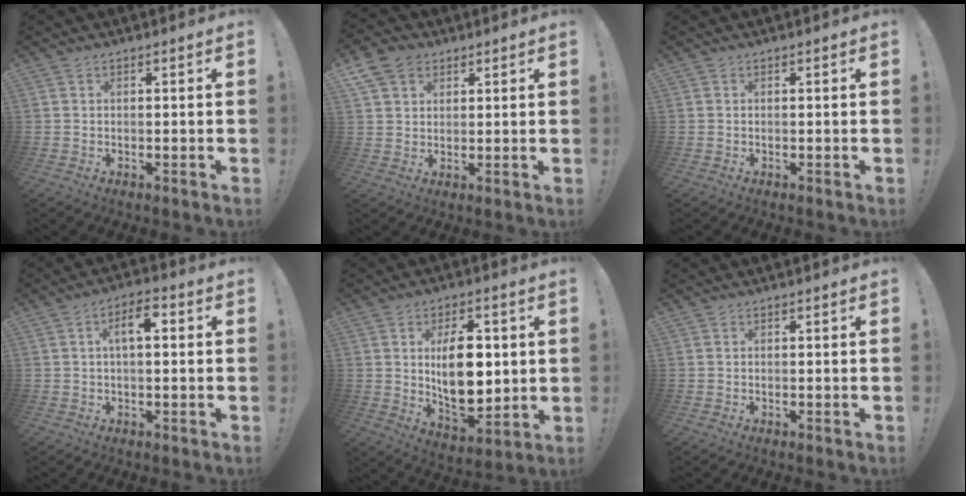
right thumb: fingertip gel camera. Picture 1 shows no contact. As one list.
[{"total": 8.5, "force": [4.5, 6.2, 3.5], "torque": [-0.059, -0.012, 0.092]}, {"total": 0.0}, {"total": 6.4, "force": [1.1, 2.7, 5.7], "torque": [-0.088, 0.009, 0.012]}, {"total": 16.2, "force": [2.2, 9.2, 13.1], "torque": [-0.223, -0.013, 0.035]}, {"total": 0.0}]